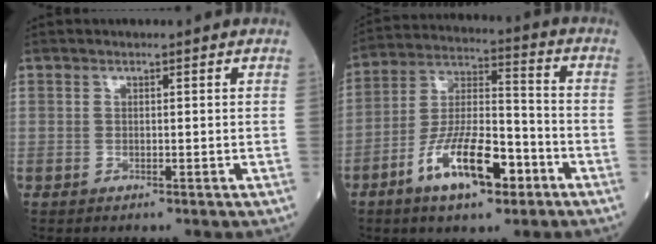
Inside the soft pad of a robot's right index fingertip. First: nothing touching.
{"total": 13.4, "force": [-6.6, 4.3, 10.8], "torque": [-0.214, 0.005, -0.113]}